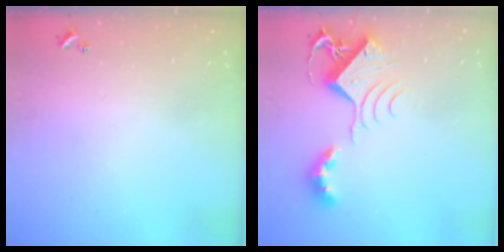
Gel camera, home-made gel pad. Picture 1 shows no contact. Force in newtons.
{"total": 9.4, "press": 9.4, "slide": 1.1}